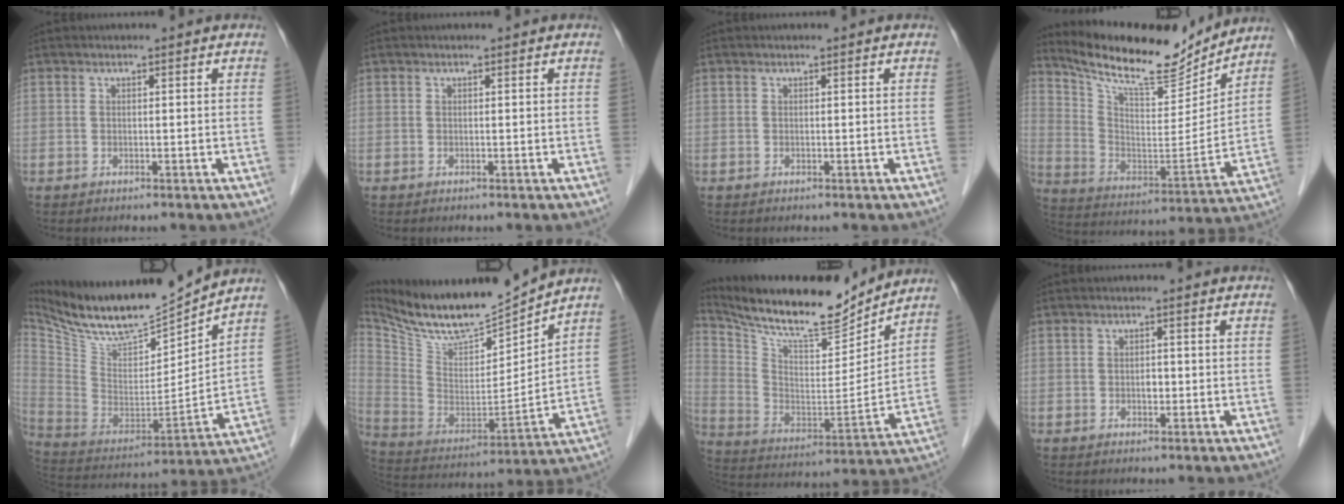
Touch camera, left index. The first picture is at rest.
{"total": 0.0}
{"total": 0.0}
{"total": 17.3, "force": [15.8, 3.1, 6.2], "torque": [-0.125, -0.024, 0.263]}
{"total": 17.8, "force": [16.3, 1.8, 6.9], "torque": [-0.144, -0.025, 0.297]}
{"total": 15.0, "force": [14.1, 0.9, 5.0], "torque": [-0.111, -0.016, 0.266]}
{"total": 18.9, "force": [17.1, 2.4, 7.6], "torque": [-0.154, -0.017, 0.290]}
{"total": 1.2, "force": [-0.2, 0.7, 0.9], "torque": [-0.015, 0.002, -0.004]}